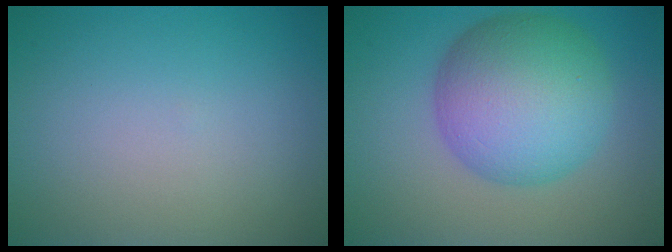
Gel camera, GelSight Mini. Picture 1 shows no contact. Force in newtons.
{"total": 9.7, "press": 9.7, "slide": 0.1}